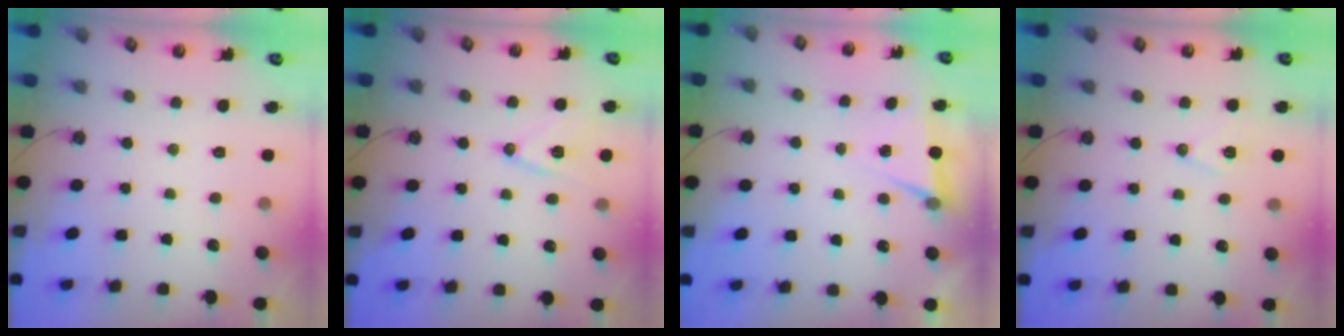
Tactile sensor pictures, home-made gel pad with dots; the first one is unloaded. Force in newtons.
{"total": 10.6, "press": 10.2, "slide": 2.8}
{"total": 4.8, "press": 1.7, "slide": 4.4}
{"total": 7.6, "press": 6.6, "slide": 3.7}